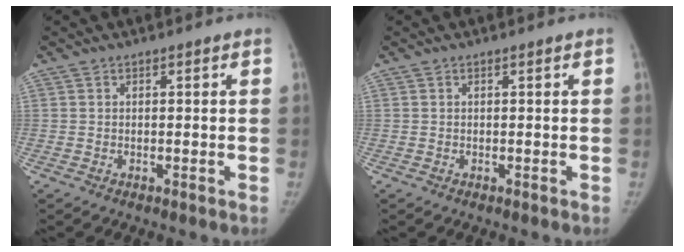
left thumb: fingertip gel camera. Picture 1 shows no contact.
{"total": 0.0}